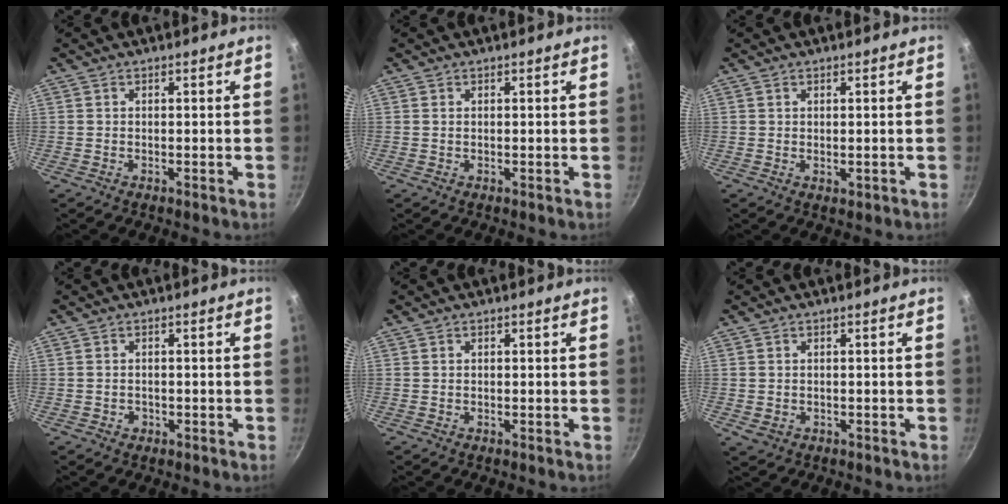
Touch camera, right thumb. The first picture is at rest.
{"total": 0.0}
{"total": 1.0, "force": [0.4, 0.6, 0.7], "torque": [-0.007, -0.002, 0.006]}
{"total": 1.4, "force": [-0.5, 1.1, 0.6], "torque": [-0.008, 0.002, -0.005]}
{"total": 0.0}
{"total": 1.8, "force": [-0.2, 1.5, 0.9], "torque": [-0.013, -0.001, 0.001]}